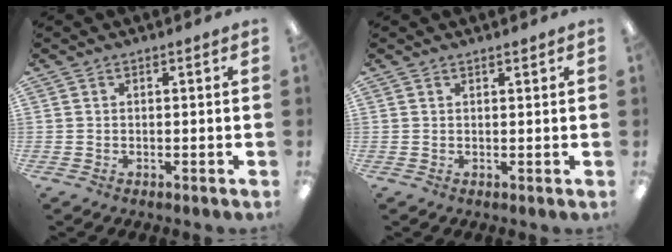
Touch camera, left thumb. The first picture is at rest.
{"total": 0.8, "force": [0.8, 0.1, 0.2], "torque": [-0.003, 0.000, 0.015]}